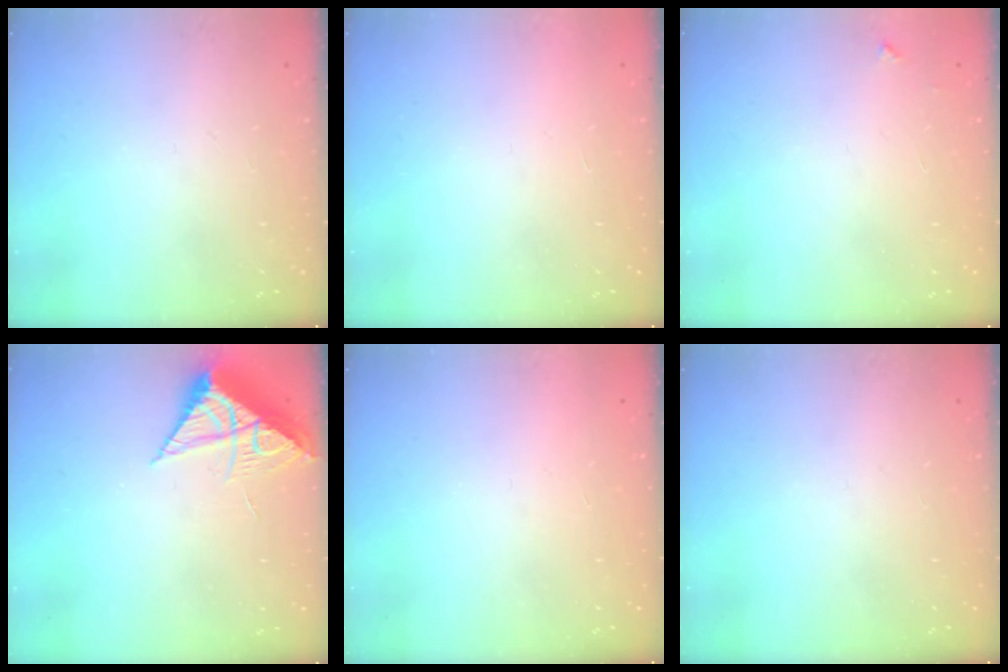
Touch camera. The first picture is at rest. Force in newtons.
{"total": 1.7, "press": 1.6, "slide": 0.1}
{"total": 3.3, "press": 3.3, "slide": 0.4}
{"total": 8.3, "press": 8.3, "slide": 0.3}
{"total": 1.5, "press": 1.5, "slide": 0.1}
{"total": 0.0}